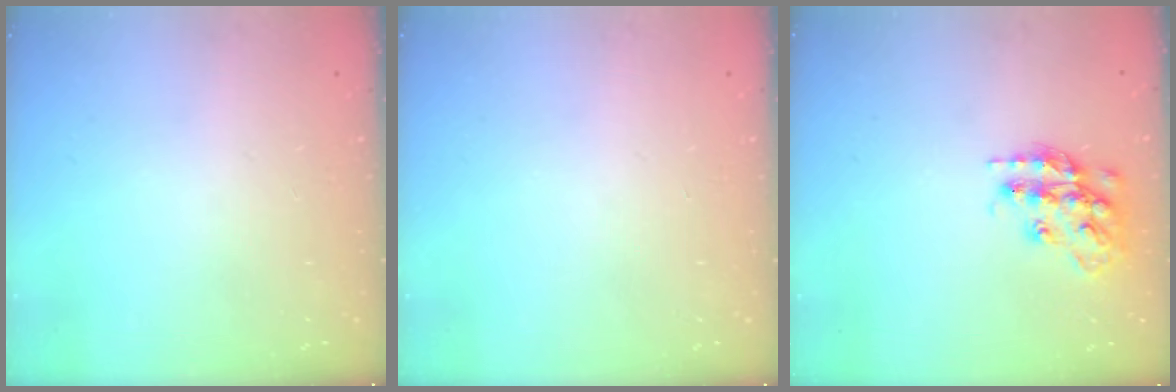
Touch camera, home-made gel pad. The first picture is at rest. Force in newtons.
{"total": 0.6, "press": 0.0, "slide": 0.6}
{"total": 14.9, "press": 14.8, "slide": 0.8}